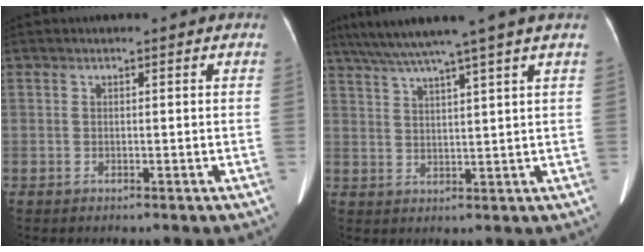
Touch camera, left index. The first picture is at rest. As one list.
[{"total": 10.7, "force": [8.6, -2.2, 5.9], "torque": [-0.099, 0.016, 0.131]}]